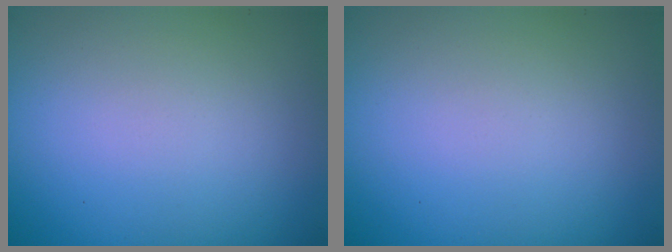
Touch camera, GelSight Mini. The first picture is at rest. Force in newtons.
{"total": 0.0}